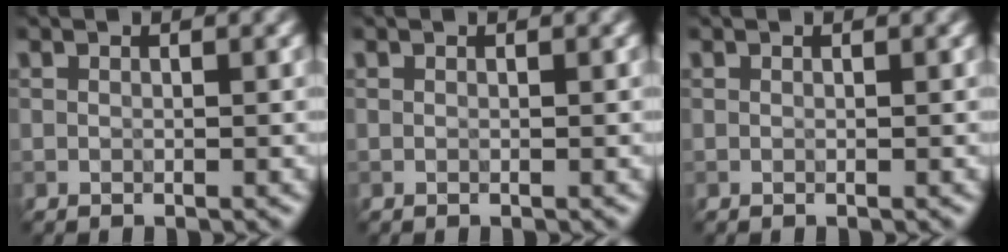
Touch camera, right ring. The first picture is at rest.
{"total": 0.0}
{"total": 0.0}